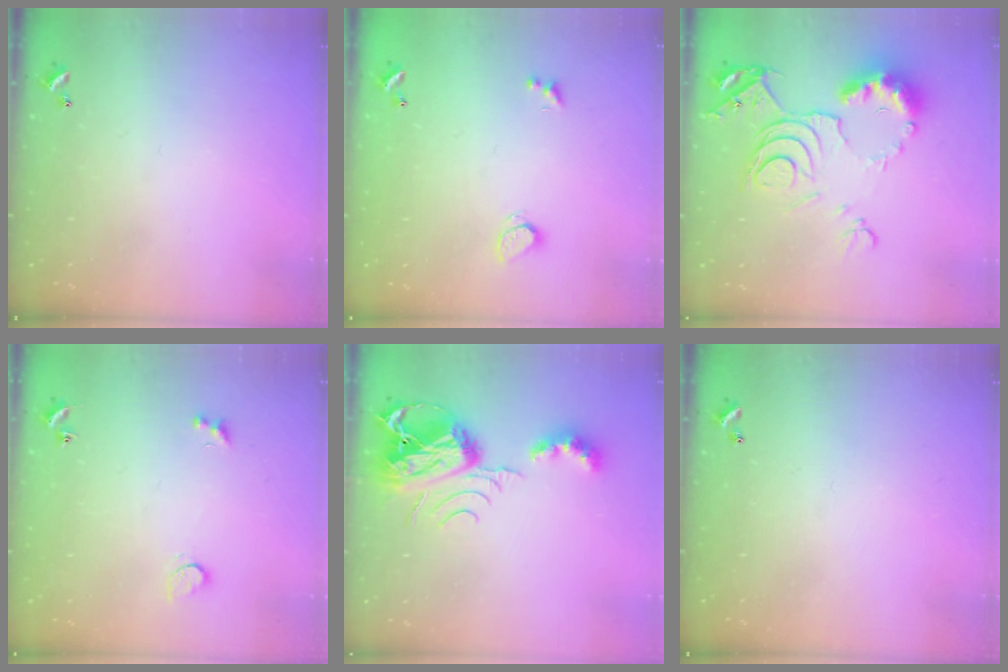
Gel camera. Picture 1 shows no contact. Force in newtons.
{"total": 0.8, "press": 0.7, "slide": 0.5}
{"total": 13.6, "press": 13.5, "slide": 1.4}
{"total": 2.6, "press": 2.3, "slide": 1.2}
{"total": 9.2, "press": 9.1, "slide": 1.3}
{"total": 0.0}